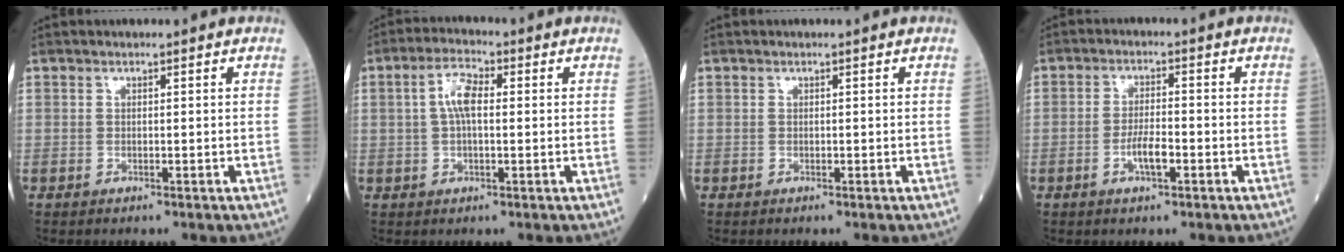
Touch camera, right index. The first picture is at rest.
{"total": 5.1, "force": [0.8, 1.8, 4.7], "torque": [-0.097, 0.015, 0.014]}
{"total": 0.0}
{"total": 4.0, "force": [-1.5, 0.9, 3.6], "torque": [-0.068, 0.002, -0.029]}